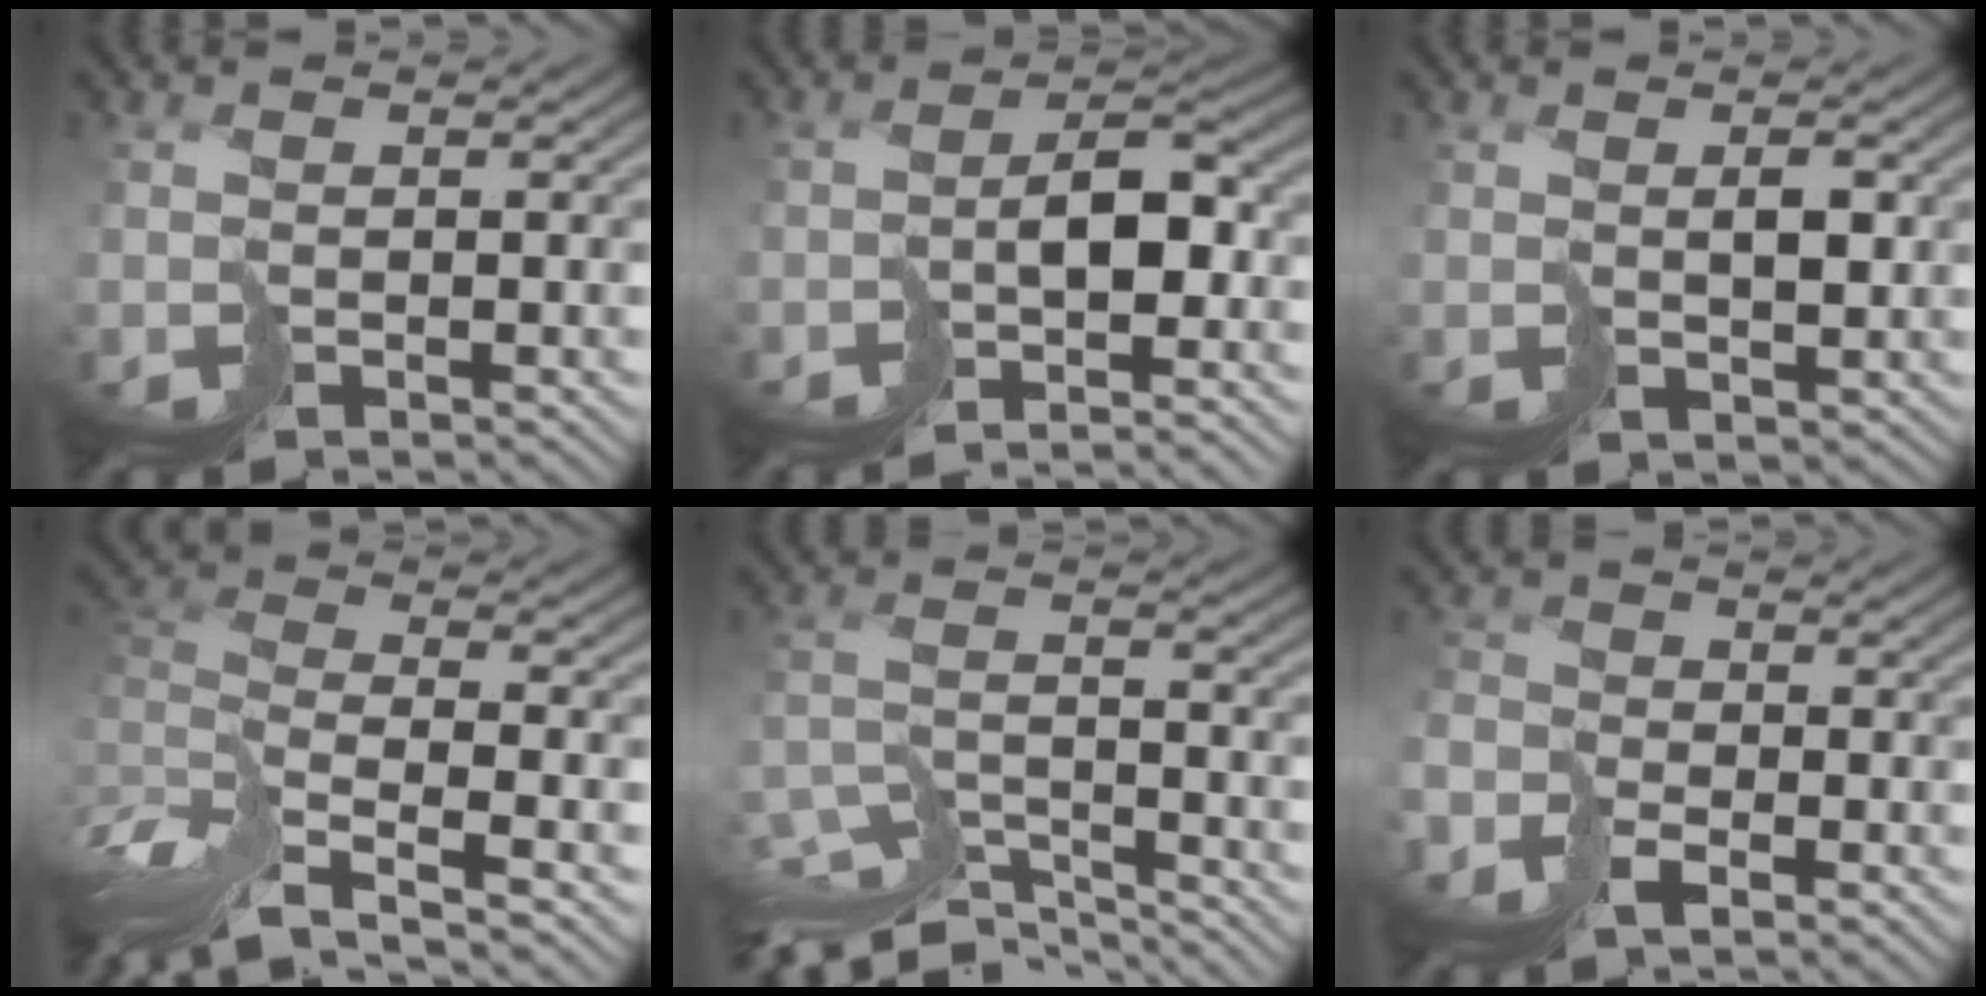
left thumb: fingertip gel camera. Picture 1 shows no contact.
{"total": 4.9, "force": [-3.1, 1.6, 3.4], "torque": [-0.039, -0.002, -0.054]}
{"total": 2.5, "force": [1.4, 1.3, 1.7], "torque": [-0.030, -0.001, 0.034]}
{"total": 9.1, "force": [-6.0, 1.9, 6.5], "torque": [-0.155, 0.004, -0.114]}
{"total": 11.9, "force": [-11.2, 1.8, 3.9], "torque": [-0.069, -0.005, -0.172]}
{"total": 4.0, "force": [-3.0, 2.1, 1.7], "torque": [-0.032, -0.007, -0.061]}